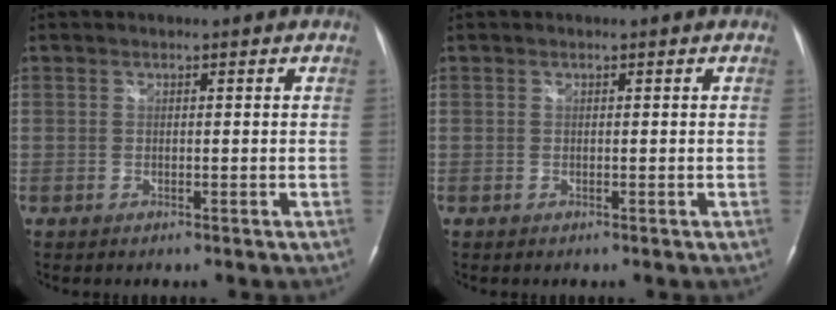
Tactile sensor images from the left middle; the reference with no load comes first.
{"total": 0.0}